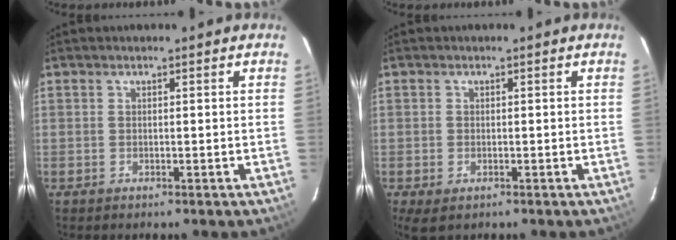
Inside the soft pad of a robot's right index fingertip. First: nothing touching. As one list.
[{"total": 2.7, "force": [-1.1, 1.8, 1.7], "torque": [-0.032, -0.009, -0.016]}]